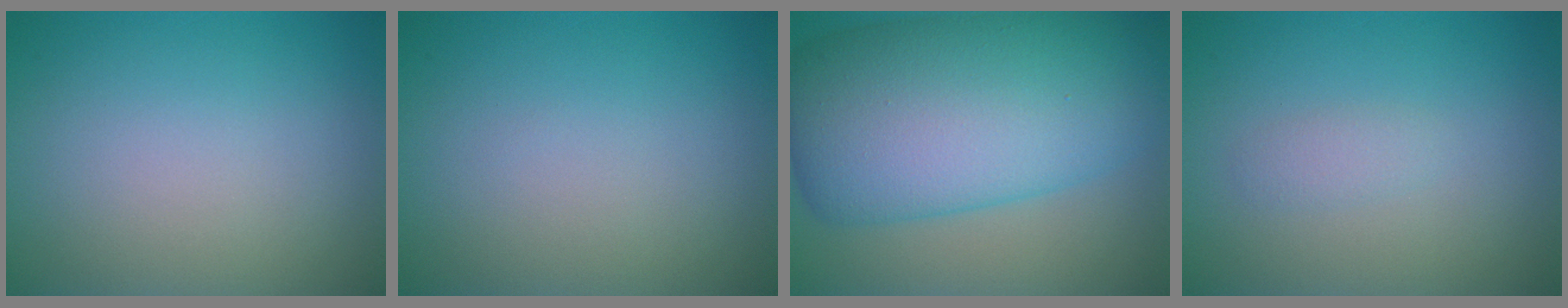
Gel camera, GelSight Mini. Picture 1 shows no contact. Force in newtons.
{"total": 0.0}
{"total": 14.1, "press": 14.1, "slide": 0.1}
{"total": 1.0, "press": 1.0, "slide": 0.0}